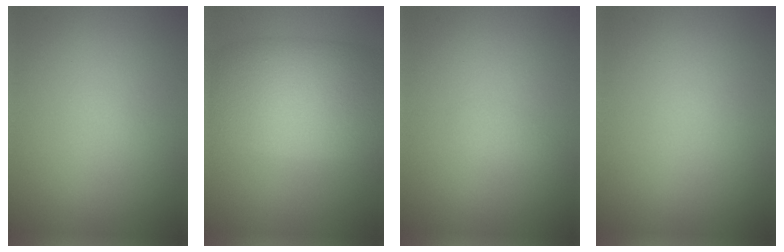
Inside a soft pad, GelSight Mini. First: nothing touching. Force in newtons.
{"total": 9.5, "press": 9.5, "slide": 0.3}
{"total": 0.6, "press": 0.6, "slide": 0.0}
{"total": 0.0}